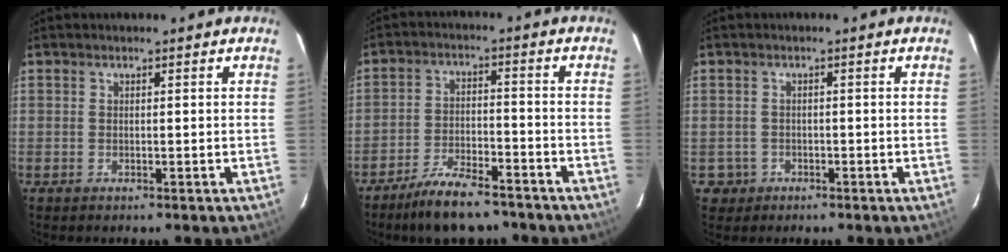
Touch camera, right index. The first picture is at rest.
{"total": 10.8, "force": [-8.9, 3.5, 5.1], "torque": [-0.115, 0.000, -0.145]}
{"total": 2.9, "force": [-1.0, 2.8, 0.1], "torque": [-0.009, 0.011, -0.010]}